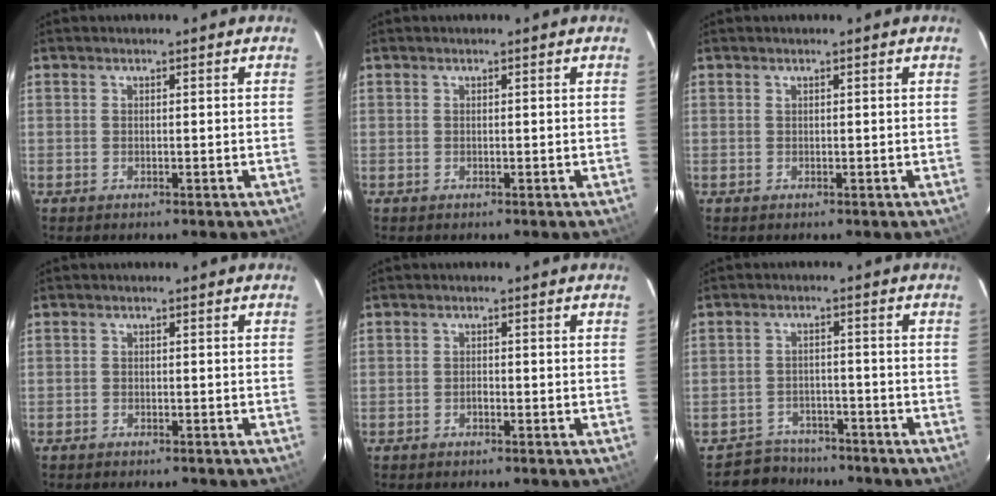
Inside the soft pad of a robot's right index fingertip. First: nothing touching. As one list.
[{"total": 0.0}, {"total": 0.0}, {"total": 1.6, "force": [-1.4, 0.6, 0.5], "torque": [-0.018, 0.000, -0.023]}, {"total": 0.7, "force": [-0.5, 0.4, 0.3], "torque": [-0.006, 0.003, -0.010]}, {"total": 5.6, "force": [-4.6, 3.2, -0.4], "torque": [-0.007, 0.020, -0.071]}]